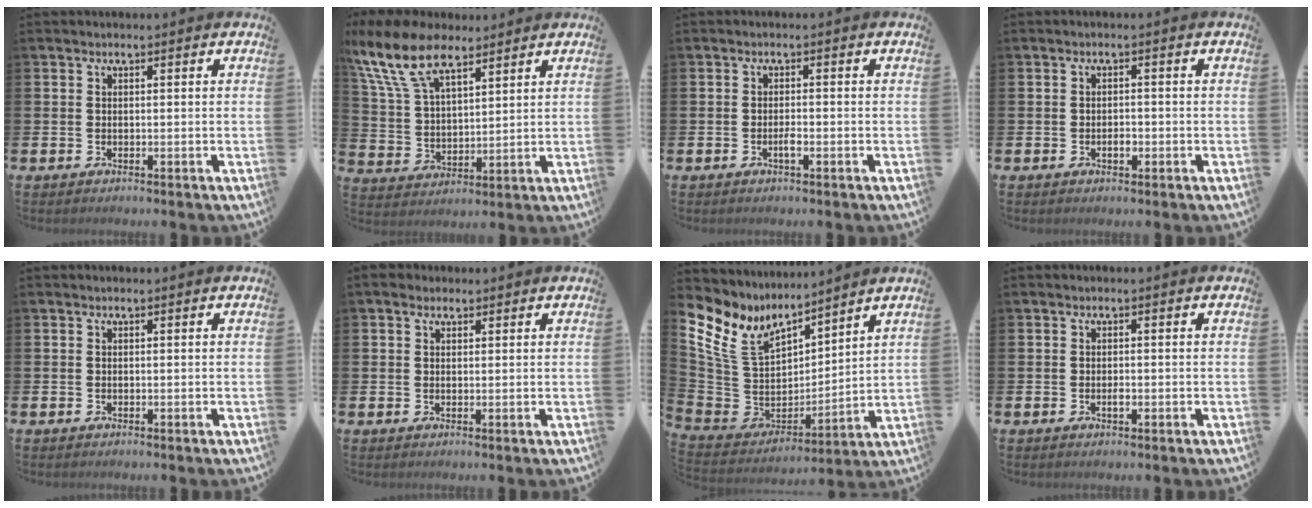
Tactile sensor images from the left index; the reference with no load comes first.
{"total": 10.7, "force": [8.3, 4.5, 5.0], "torque": [-0.130, -0.022, 0.158]}
{"total": 1.2, "force": [-0.6, 0.3, 1.0], "torque": [-0.024, 0.001, -0.010]}
{"total": 1.5, "force": [-0.5, 0.9, 1.1], "torque": [-0.007, -0.004, -0.012]}
{"total": 0.0}
{"total": 2.0, "force": [1.6, 1.1, 0.5], "torque": [0.006, 0.000, 0.025]}
{"total": 10.1, "force": [8.2, 5.1, 2.8], "torque": [-0.109, -0.053, 0.157]}
{"total": 0.9, "force": [-0.2, 0.3, 0.8], "torque": [-0.011, -0.003, -0.006]}